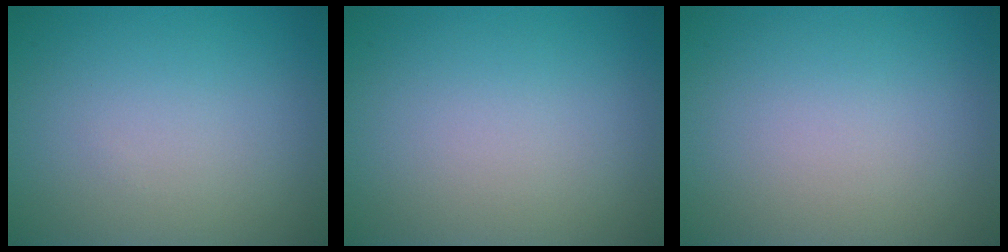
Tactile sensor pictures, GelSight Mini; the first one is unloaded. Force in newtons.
{"total": 0.0}
{"total": 0.0}